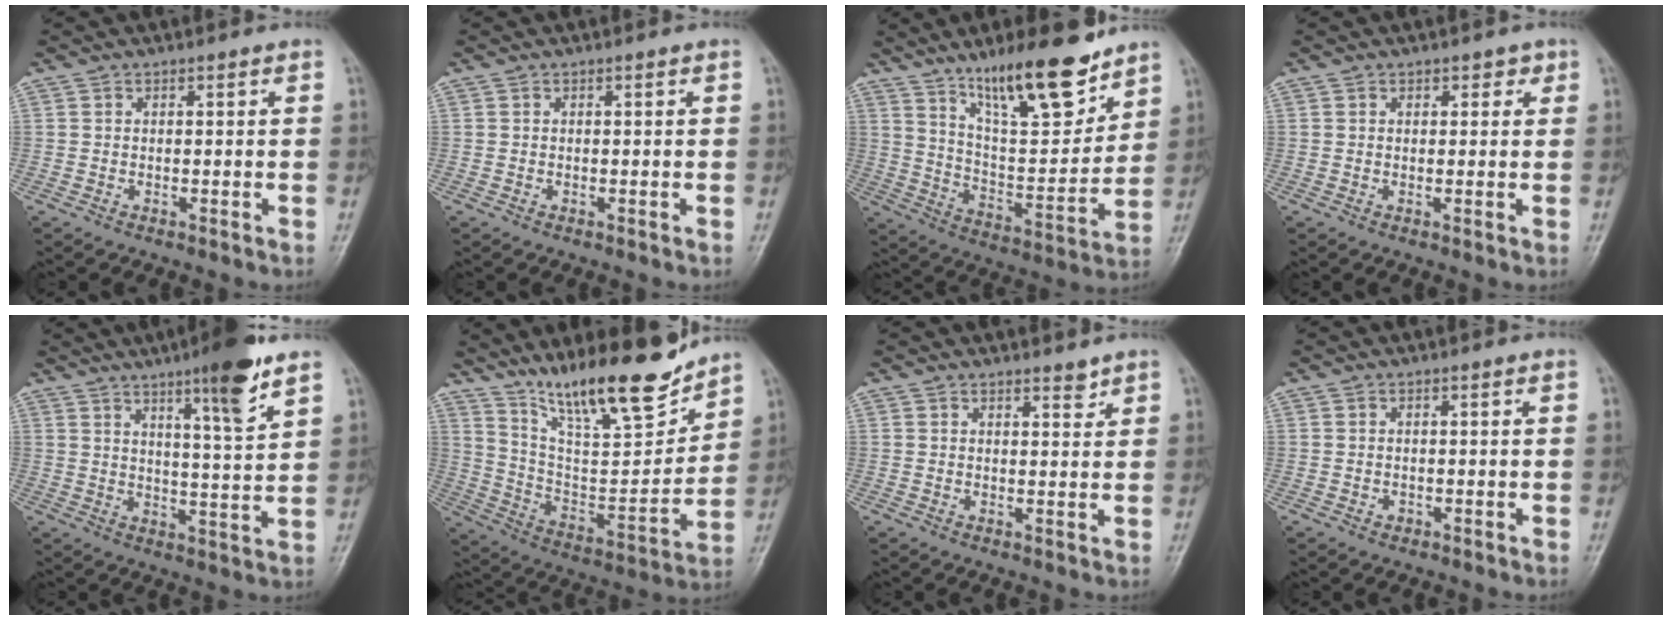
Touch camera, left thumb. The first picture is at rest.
{"total": 0.0}
{"total": 18.7, "force": [13.1, 5.3, 12.2], "torque": [-0.160, -0.082, 0.227]}
{"total": 2.0, "force": [1.0, 1.4, 1.0], "torque": [0.007, -0.001, 0.008]}
{"total": 11.0, "force": [6.8, 1.1, 8.6], "torque": [-0.124, -0.041, 0.103]}
{"total": 20.4, "force": [15.7, 4.8, 12.1], "torque": [-0.162, -0.088, 0.276]}
{"total": 1.9, "force": [1.6, 0.6, 0.8], "torque": [-0.002, -0.012, 0.024]}
{"total": 0.9, "force": [-0.4, 0.7, 0.3], "torque": [0.000, 0.003, -0.005]}